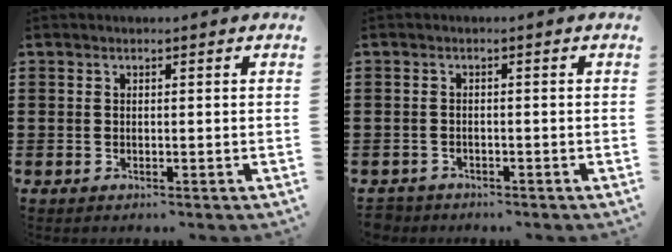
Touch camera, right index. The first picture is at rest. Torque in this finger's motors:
{"motor_torque": [0.06, -0.03, -0.02, -0.02]}